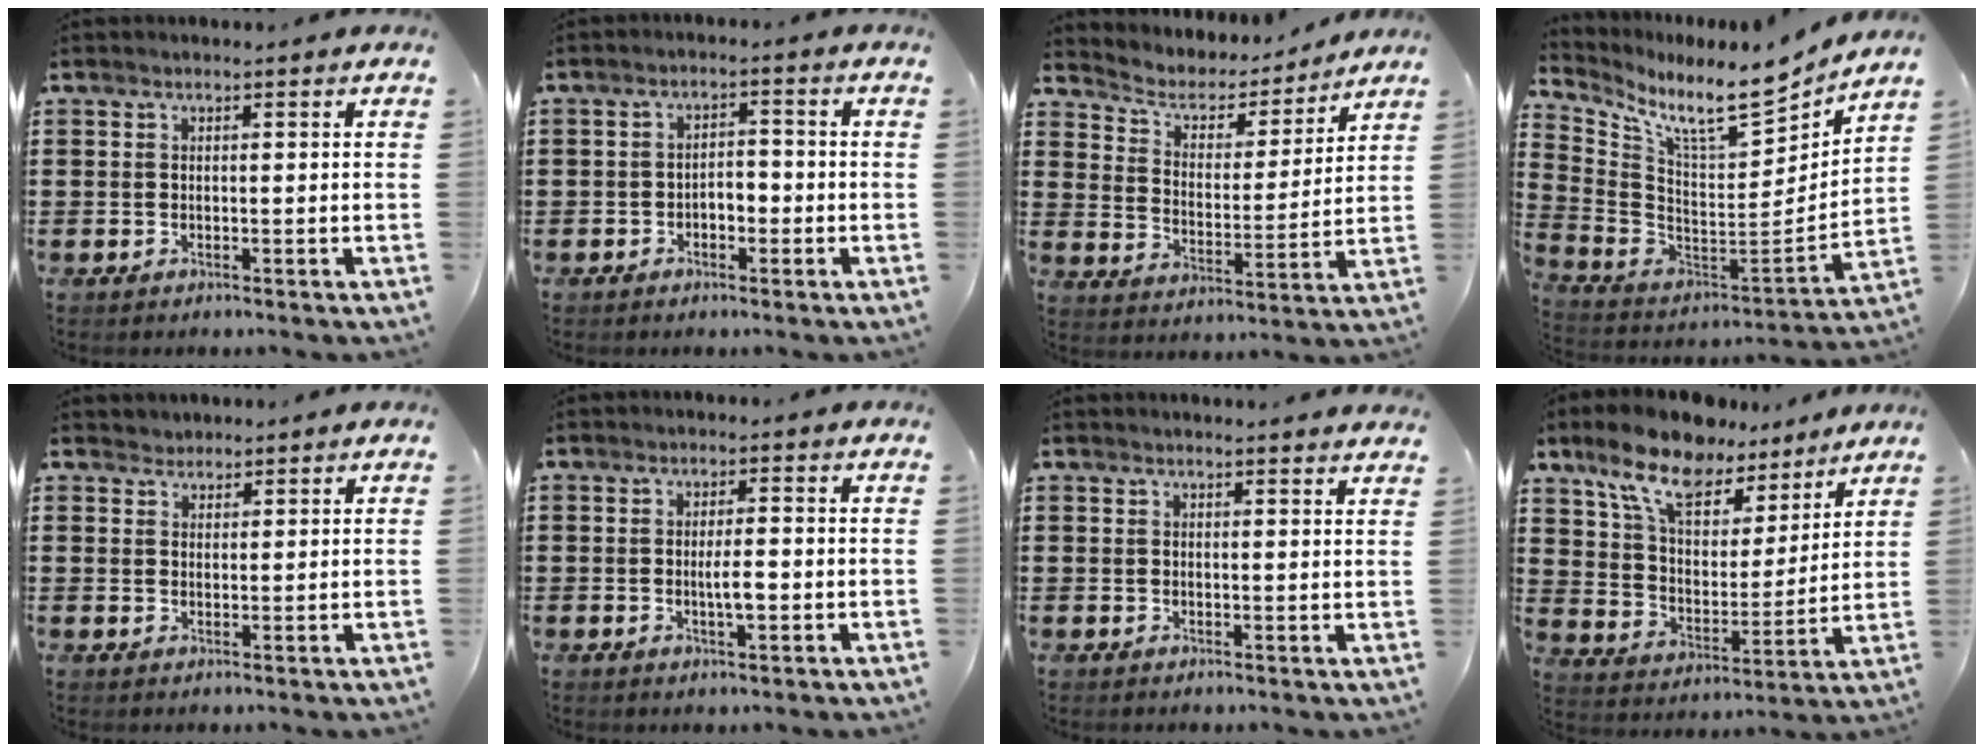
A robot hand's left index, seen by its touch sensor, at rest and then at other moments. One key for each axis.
{"total": 2.3, "fx": -1.3, "fy": 1.3, "fz": 1.4, "tx": -0.030, "ty": 0.005, "tz": -0.030}
{"total": 4.8, "fx": 4.1, "fy": 2.1, "fz": 1.2, "tx": -0.051, "ty": -0.025, "tz": 0.064}
{"total": 9.9, "fx": 8.0, "fy": 1.4, "fz": 5.6, "tx": -0.119, "ty": -0.075, "tz": 0.129}
{"total": 1.5, "fx": 1.4, "fy": 0.7, "fz": -0.3, "tx": 0.001, "ty": 0.005, "tz": 0.027}
{"total": 3.1, "fx": -0.4, "fy": 0.8, "fz": 3.0, "tx": -0.061, "ty": 0.000, "tz": -0.011}
{"total": 1.6, "fx": 1.6, "fy": -0.2, "fz": 0.3, "tx": -0.009, "ty": -0.001, "tz": 0.031}
{"total": 11.4, "fx": 9.0, "fy": 4.6, "fz": 5.3, "tx": -0.137, "ty": -0.038, "tz": 0.162}